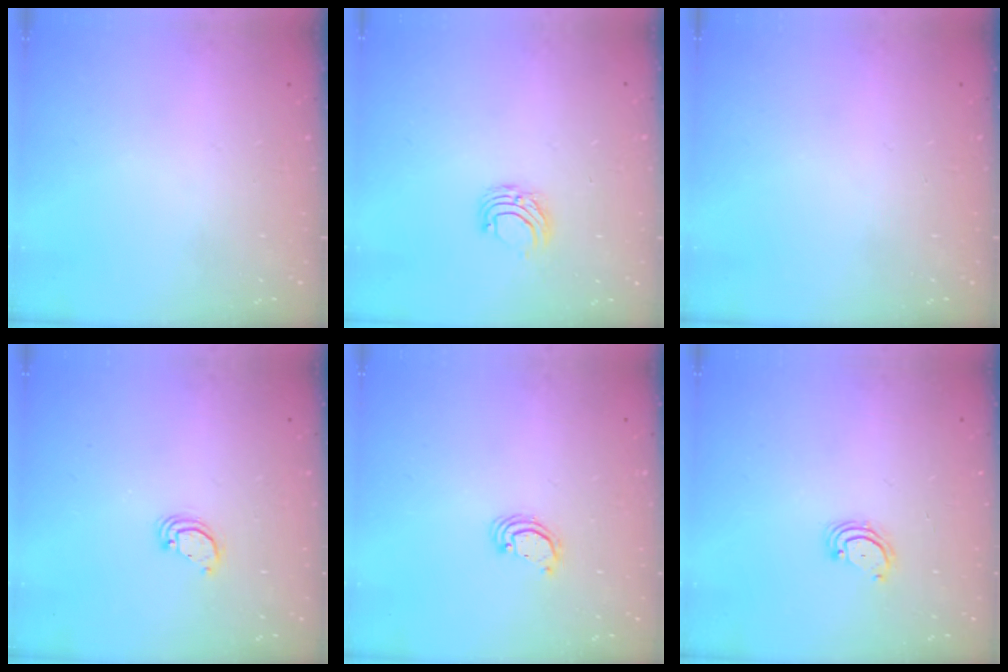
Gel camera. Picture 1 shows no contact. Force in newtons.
{"total": 5.6, "press": 5.6, "slide": 0.6}
{"total": 0.0}
{"total": 2.9, "press": 2.9, "slide": 0.1}
{"total": 2.2, "press": 2.2, "slide": 0.2}
{"total": 3.1, "press": 3.0, "slide": 0.4}